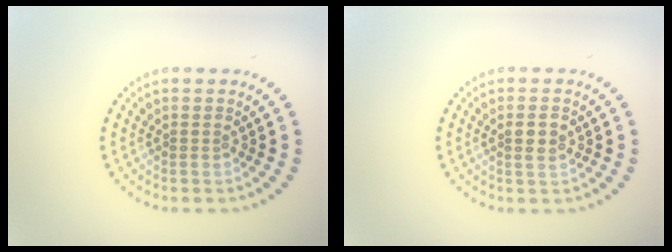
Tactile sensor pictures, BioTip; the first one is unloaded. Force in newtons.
{"total": 1.6, "press": 1.6, "slide": 0.3}